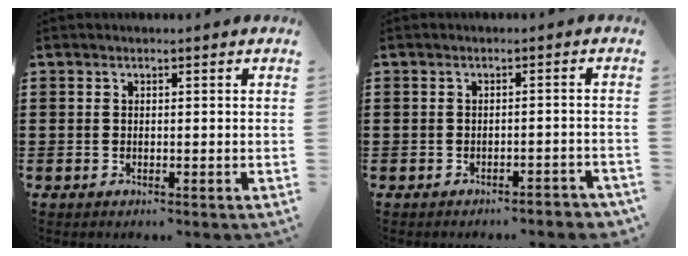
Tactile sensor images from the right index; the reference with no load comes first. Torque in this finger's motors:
{"motor_torque": [1.31, 0.82, 0.06, 0.00]}